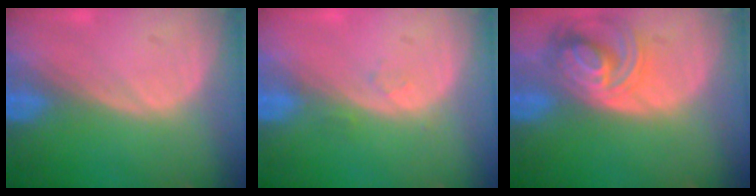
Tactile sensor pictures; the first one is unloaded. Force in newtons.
{"total": 1.1, "press": 1.0, "slide": 0.1}
{"total": 7.7, "press": 6.9, "slide": 3.5}